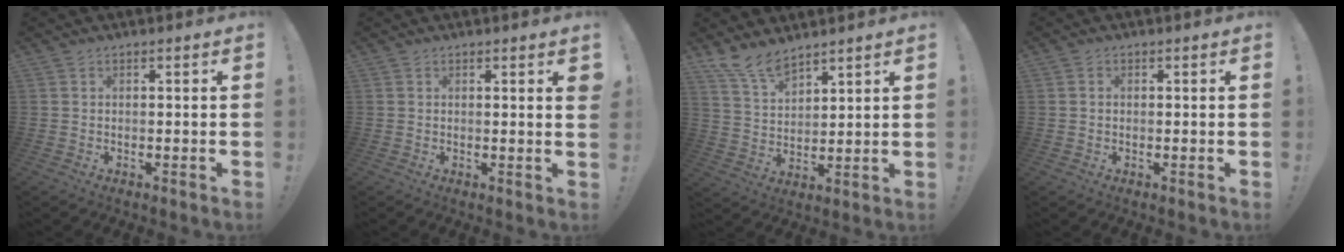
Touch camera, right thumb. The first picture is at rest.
{"total": 1.7, "force": [1.0, -0.1, 1.4], "torque": [-0.008, -0.009, 0.012]}
{"total": 9.5, "force": [8.0, 3.6, 3.7], "torque": [-0.078, -0.048, 0.155]}
{"total": 0.7, "force": [-0.2, 0.7, 0.3], "torque": [-0.007, 0.004, -0.003]}